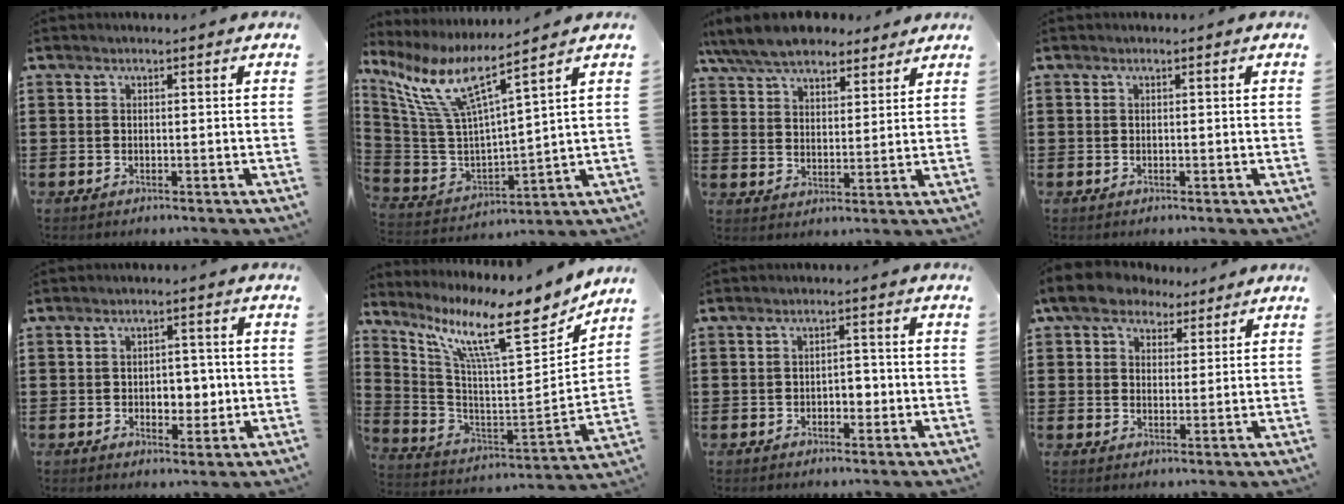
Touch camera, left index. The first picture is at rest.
{"total": 10.2, "force": [6.4, 1.4, 7.7], "torque": [-0.188, -0.047, 0.103]}
{"total": 8.2, "force": [7.1, 2.7, 3.2], "torque": [-0.089, -0.010, 0.131]}
{"total": 0.0}
{"total": 4.3, "force": [-0.4, 2.9, 3.2], "torque": [-0.051, 0.000, -0.016]}
{"total": 13.1, "force": [9.4, 1.6, 9.0], "torque": [-0.192, -0.070, 0.147]}
{"total": 2.5, "force": [-0.8, 1.5, 1.8], "torque": [-0.039, 0.005, -0.020]}
{"total": 6.4, "force": [4.6, 3.7, 2.5], "torque": [-0.064, 0.003, 0.083]}